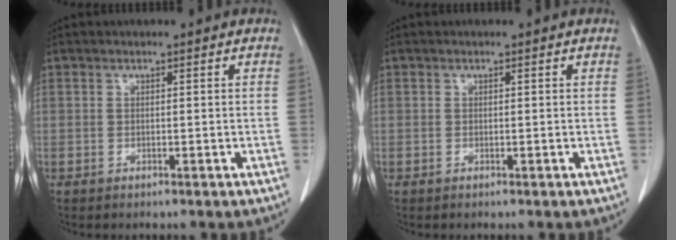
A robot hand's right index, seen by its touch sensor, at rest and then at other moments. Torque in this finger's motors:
{"motor_torque": [0.28, -0.02, 0.07, 0.01]}